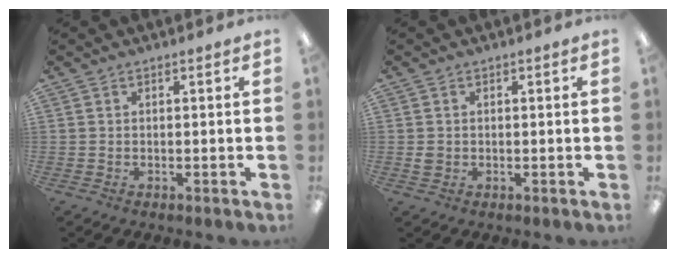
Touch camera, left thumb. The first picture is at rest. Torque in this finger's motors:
{"motor_torque": [-0.02, 0.01, 0.27, -0.44, 0.00]}